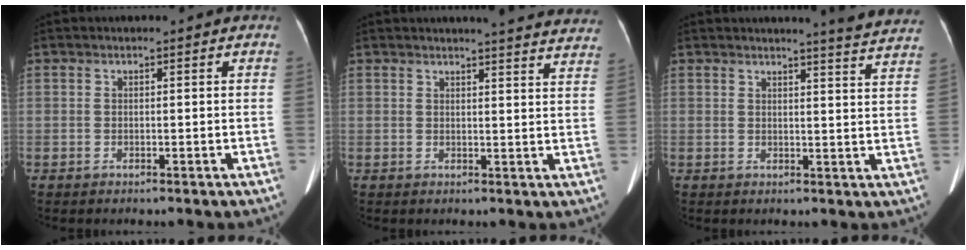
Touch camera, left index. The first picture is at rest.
{"total": 16.8, "force": [16.0, 1.1, 4.9], "torque": [-0.045, -0.055, 0.162]}
{"total": 9.5, "force": [9.1, -1.0, 2.4], "torque": [-0.031, -0.048, 0.082]}